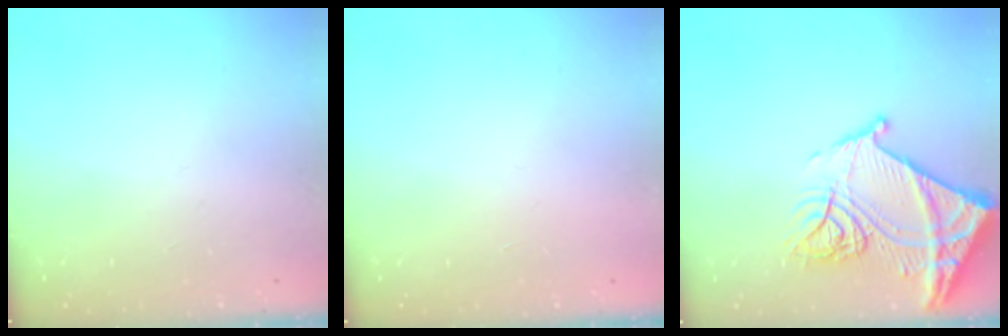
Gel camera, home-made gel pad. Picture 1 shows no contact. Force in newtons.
{"total": 1.6, "press": 1.6, "slide": 0.1}
{"total": 19.8, "press": 19.7, "slide": 2.1}